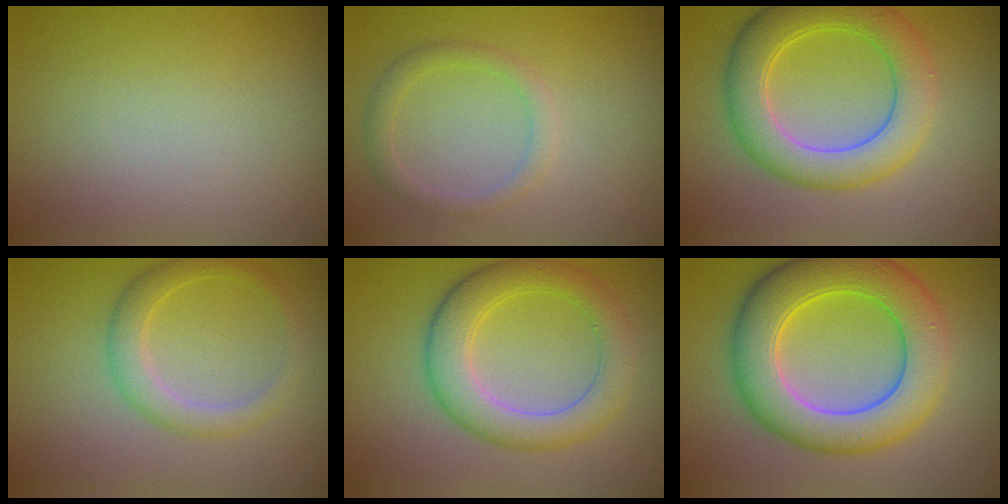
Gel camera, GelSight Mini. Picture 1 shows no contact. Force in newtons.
{"total": 1.8, "press": 1.8, "slide": 0.1}
{"total": 6.5, "press": 6.5, "slide": 0.3}
{"total": 2.7, "press": 2.7, "slide": 0.1}
{"total": 5.4, "press": 5.4, "slide": 0.1}
{"total": 9.0, "press": 9.0, "slide": 0.4}